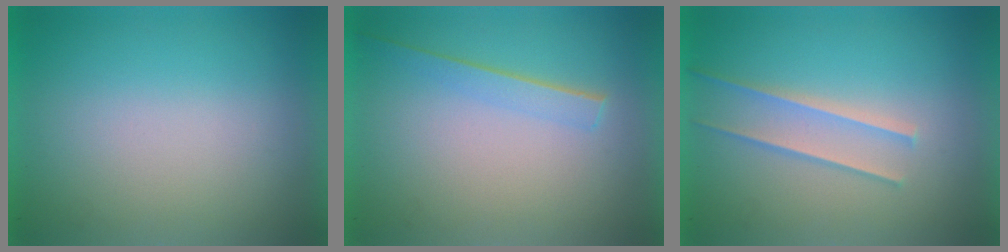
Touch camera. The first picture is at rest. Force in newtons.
{"total": 1.6}
{"total": 1.5}